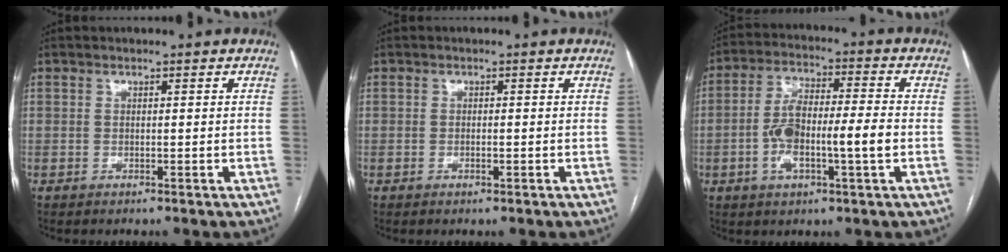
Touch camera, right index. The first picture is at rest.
{"total": 0.8, "force": [-0.2, 0.3, 0.8], "torque": [-0.012, -0.001, -0.003]}
{"total": 10.9, "force": [-2.0, 2.2, 10.5], "torque": [-0.202, 0.019, -0.036]}